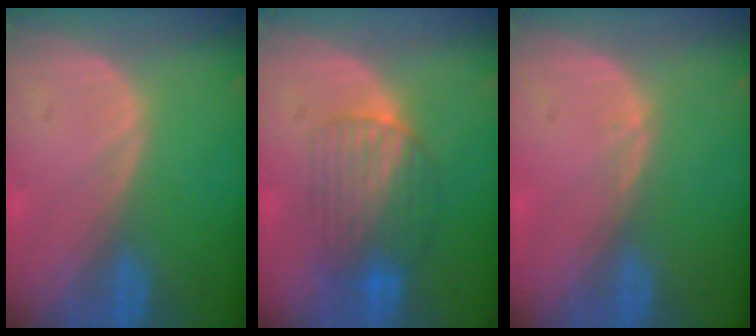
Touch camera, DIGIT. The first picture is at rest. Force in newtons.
{"total": 6.9, "press": 6.8, "slide": 1.3}
{"total": 0.6, "press": 0.4, "slide": 0.4}